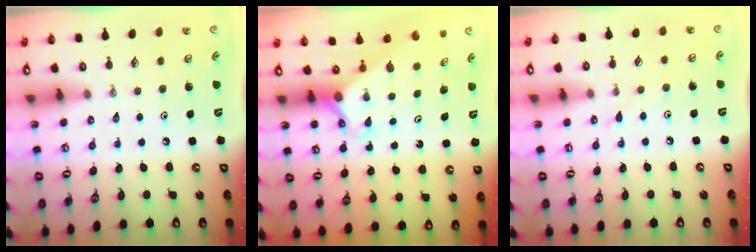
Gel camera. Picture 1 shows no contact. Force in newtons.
{"total": 2.6, "press": 2.6, "slide": 0.2}
{"total": 3.6, "press": 3.5, "slide": 0.6}